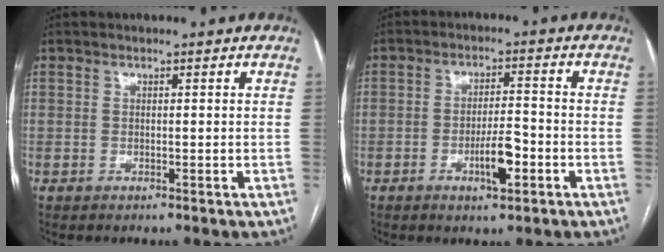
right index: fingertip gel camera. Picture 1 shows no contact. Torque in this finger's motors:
{"motor_torque": [0.55, 0.06, 0.51, 0.08]}